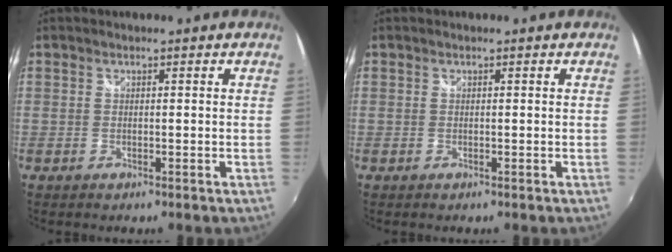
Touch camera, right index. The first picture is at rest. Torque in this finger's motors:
{"motor_torque": [0.00, 0.00, 0.00, 0.00]}